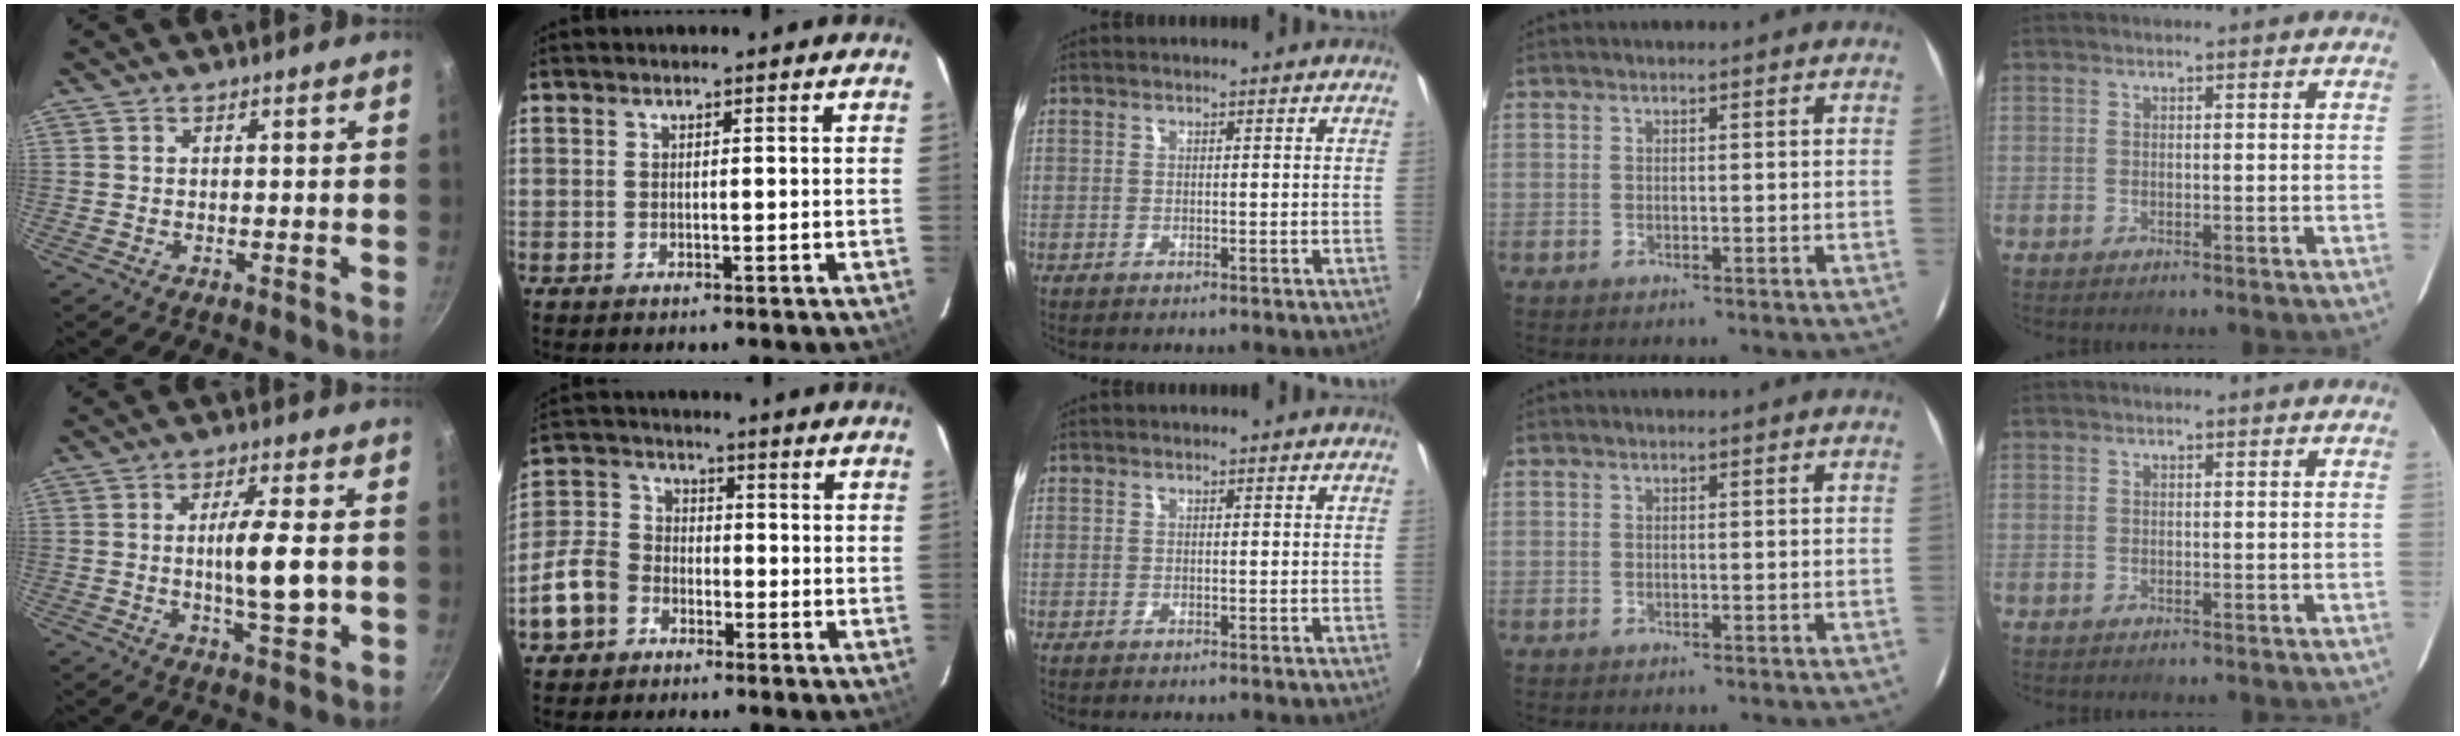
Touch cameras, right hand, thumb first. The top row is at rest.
{"thumb": {"total": 8.9, "force": [-0.6, 2.0, 8.7], "torque": [-0.145, 0.003, -0.011]}, "index": {"total": 9.3, "force": [-4.5, 7.3, 3.6], "torque": [-0.087, 0.028, -0.084]}}